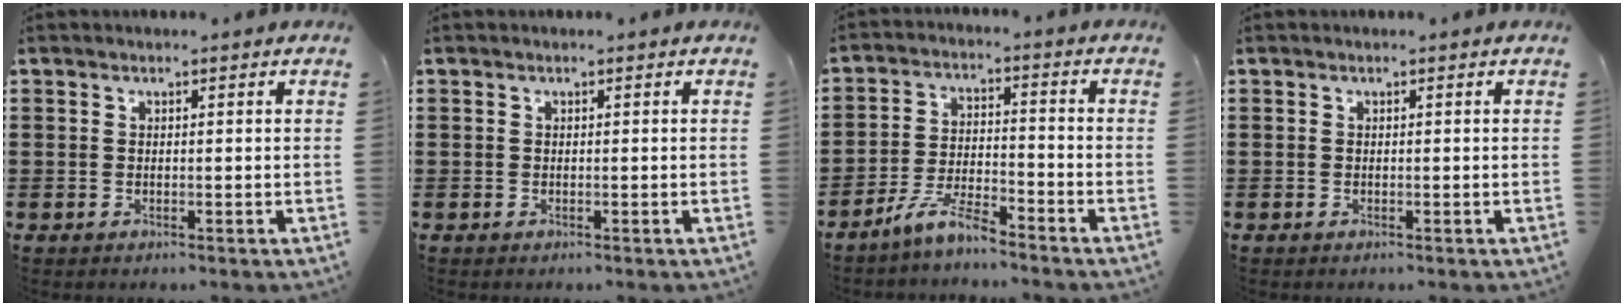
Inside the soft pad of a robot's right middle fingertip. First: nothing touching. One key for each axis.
{"total": 0.0}
{"total": 6.4, "fx": -5.6, "fy": 0.8, "fz": 3.1, "tx": -0.070, "ty": -0.003, "tz": -0.110}
{"total": 0.0}